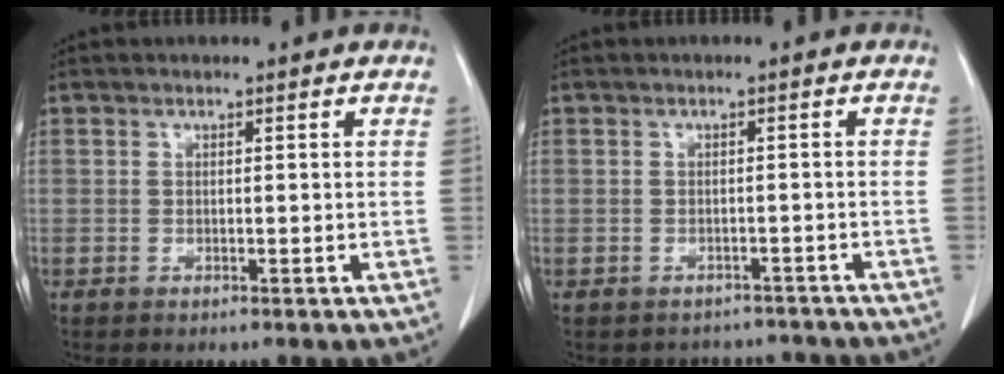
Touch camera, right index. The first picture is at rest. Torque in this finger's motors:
{"motor_torque": [-0.53, -0.50, -0.22, -0.10]}